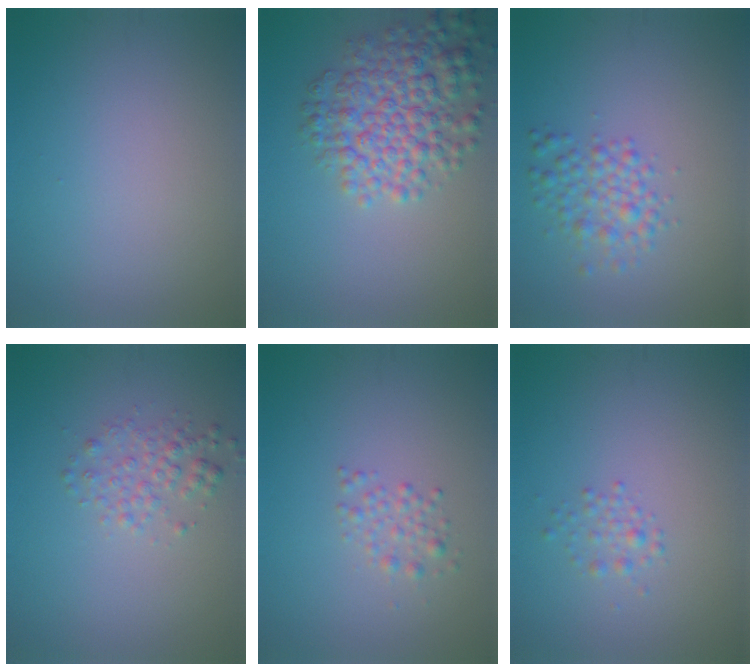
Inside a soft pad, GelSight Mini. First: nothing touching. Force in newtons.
{"total": 6.4, "press": 6.4, "slide": 0.2}
{"total": 2.8, "press": 2.8, "slide": 0.0}
{"total": 2.1, "press": 2.1, "slide": 0.1}
{"total": 1.5, "press": 1.5, "slide": 0.0}
{"total": 1.3, "press": 1.3, "slide": 0.0}